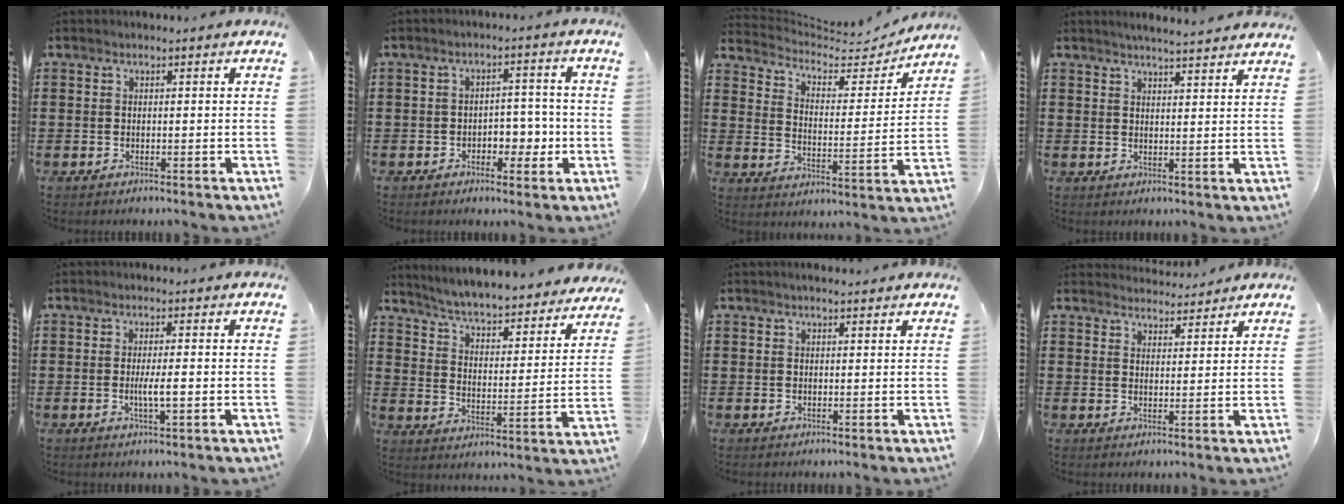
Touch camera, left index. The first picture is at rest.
{"total": 4.6, "force": [-1.7, 3.1, 2.9], "torque": [-0.041, 0.002, -0.040]}
{"total": 4.7, "force": [4.2, 1.5, 1.3], "torque": [-0.051, -0.028, 0.067]}
{"total": 3.2, "force": [3.2, -0.2, 0.2], "torque": [-0.012, -0.012, 0.060]}
{"total": 3.2, "force": [-0.5, 0.4, 3.1], "torque": [-0.062, -0.006, -0.011]}
{"total": 4.6, "force": [4.5, -0.3, 1.1], "torque": [-0.044, -0.041, 0.069]}
{"total": 1.1, "force": [0.9, 0.5, 0.2], "torque": [-0.006, 0.003, 0.018]}
{"total": 3.4, "force": [3.4, 0.6, 0.0], "torque": [-0.010, -0.010, 0.064]}